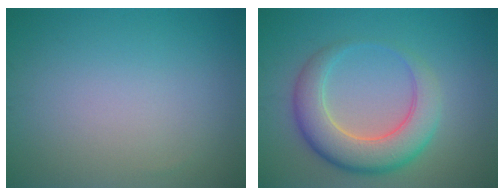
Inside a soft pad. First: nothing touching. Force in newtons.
{"total": 6.5, "press": 6.5, "slide": 0.4}